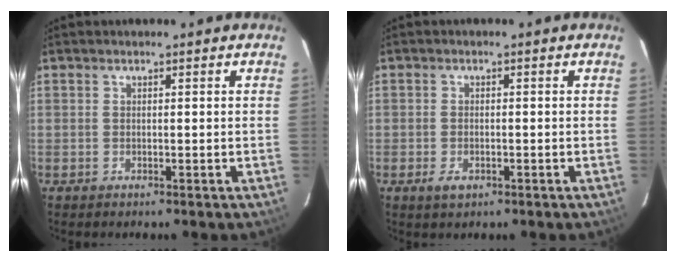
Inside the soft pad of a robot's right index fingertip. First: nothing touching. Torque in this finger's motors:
{"motor_torque": [0.24, 0.00, 0.08, 0.00]}